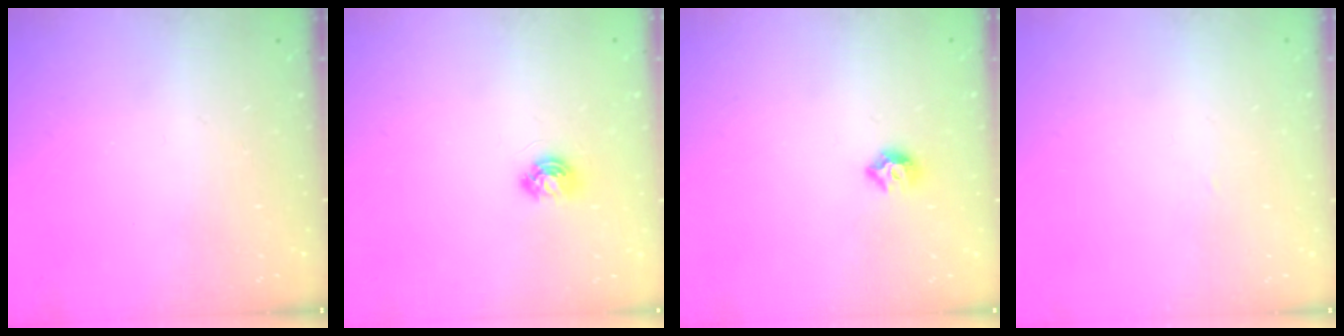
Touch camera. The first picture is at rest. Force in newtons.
{"total": 4.8, "press": 4.8, "slide": 0.6}
{"total": 6.4, "press": 6.3, "slide": 0.8}
{"total": 1.1, "press": 1.1, "slide": 0.1}